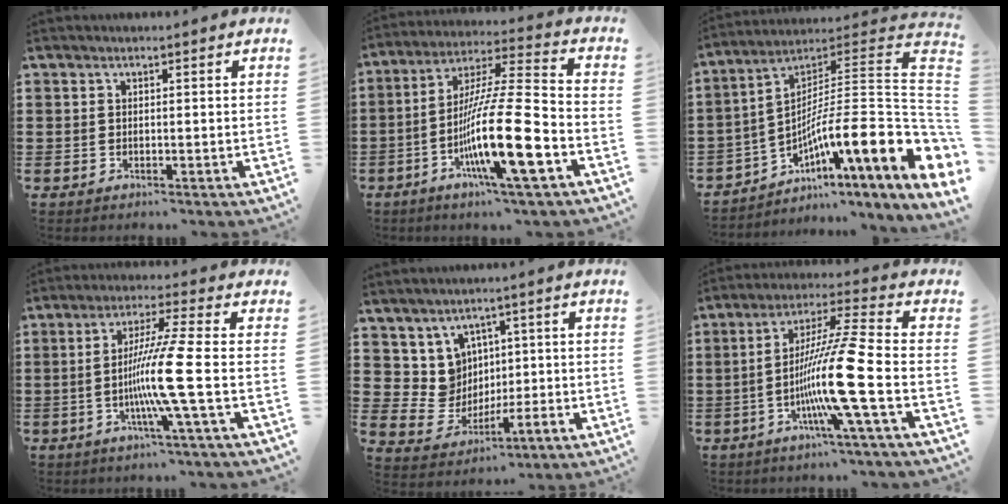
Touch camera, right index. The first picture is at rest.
{"total": 18.1, "force": [-6.4, 2.6, 16.8], "torque": [-0.332, -0.006, -0.113]}
{"total": 14.1, "force": [-3.9, 1.4, 13.5], "torque": [-0.216, -0.038, -0.081]}
{"total": 9.8, "force": [-2.3, -1.4, 9.5], "torque": [-0.187, -0.018, -0.055]}
{"total": 6.0, "force": [1.6, 5.5, 2.0], "torque": [-0.073, -0.001, 0.032]}
{"total": 13.4, "force": [-4.3, -1.5, 12.7], "torque": [-0.251, -0.017, -0.095]}